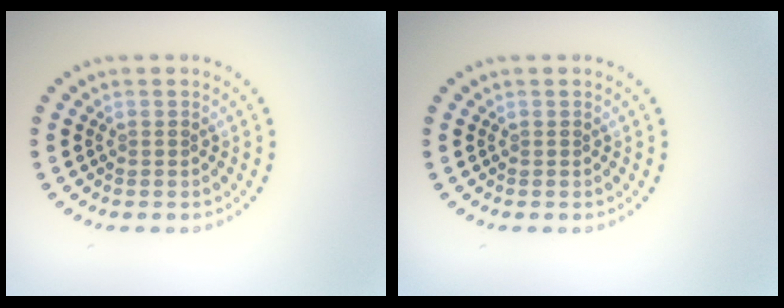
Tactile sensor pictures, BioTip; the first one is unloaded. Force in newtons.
{"total": 0.0}